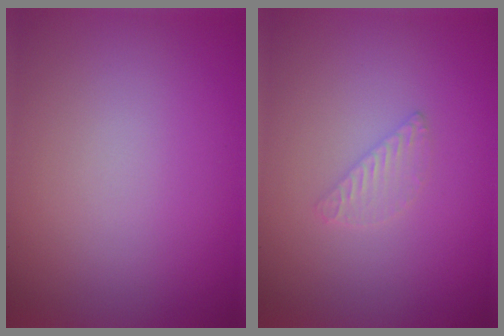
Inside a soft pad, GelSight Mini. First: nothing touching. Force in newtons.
{"total": 1.1, "press": 1.1, "slide": 0.1}